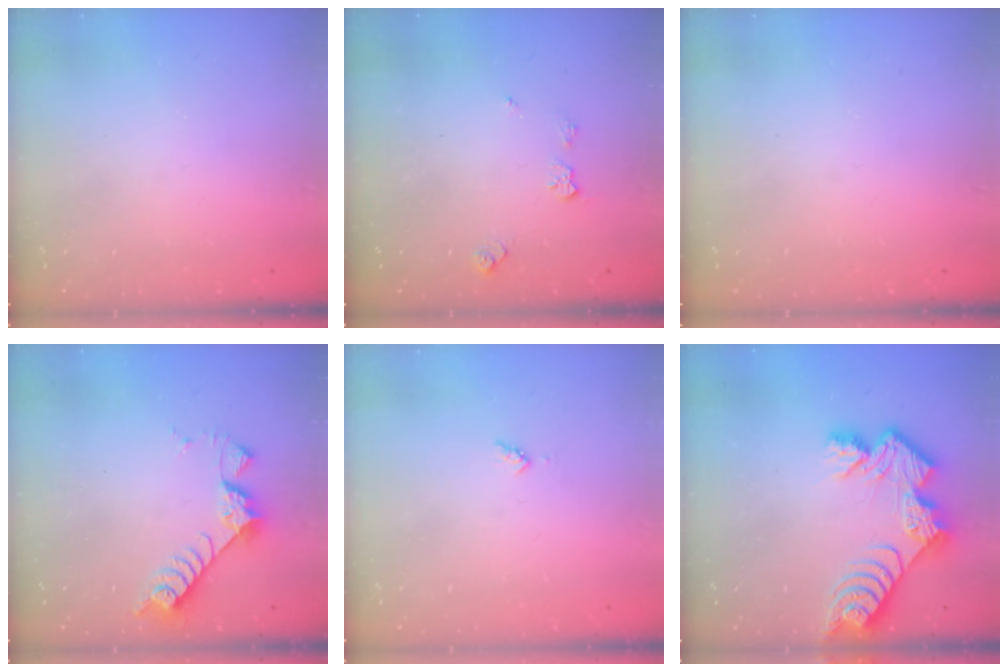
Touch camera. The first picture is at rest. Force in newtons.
{"total": 5.9, "press": 5.9, "slide": 0.8}
{"total": 0.0}
{"total": 7.0, "press": 7.0, "slide": 0.5}
{"total": 3.4, "press": 3.3, "slide": 0.4}
{"total": 11.9, "press": 11.8, "slide": 1.0}